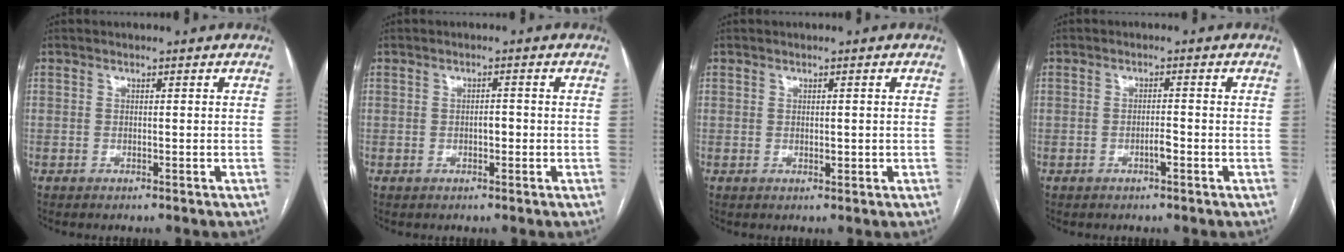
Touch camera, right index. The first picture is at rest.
{"total": 1.3, "force": [-0.4, 0.6, 1.1], "torque": [-0.014, 0.004, -0.007]}
{"total": 1.1, "force": [0.0, 0.6, 0.9], "torque": [-0.011, -0.002, 0.002]}
{"total": 1.6, "force": [-0.8, 0.2, 1.4], "torque": [-0.024, 0.001, -0.014]}